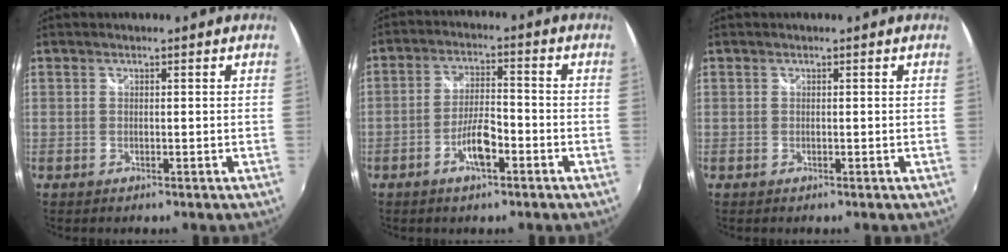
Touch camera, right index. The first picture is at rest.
{"total": 6.3, "force": [-3.3, 1.9, 5.0], "torque": [-0.102, 0.003, -0.055]}
{"total": 0.0}